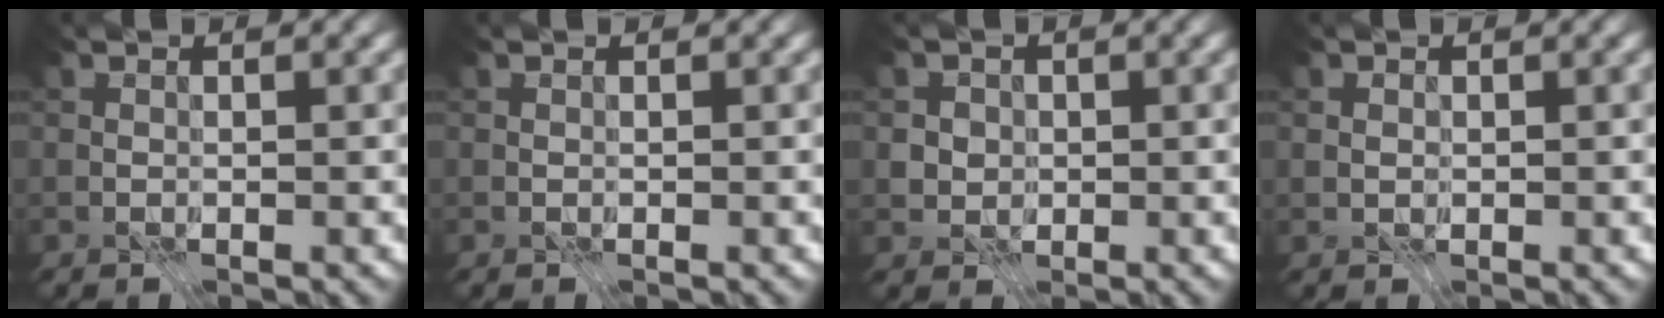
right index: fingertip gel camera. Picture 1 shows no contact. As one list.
[{"total": 0.0}, {"total": 2.4, "force": [0.1, 2.3, 0.8], "torque": [-0.012, 0.003, 0.003]}, {"total": 0.6, "force": [0.0, 0.6, 0.2], "torque": [-0.006, -0.001, -0.001]}]